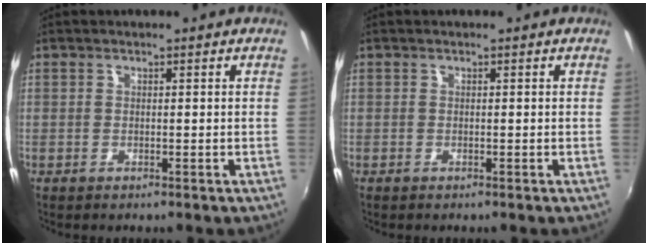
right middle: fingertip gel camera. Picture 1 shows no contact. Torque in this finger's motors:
{"motor_torque": [0.17, -0.17, 0.05, 0.01]}